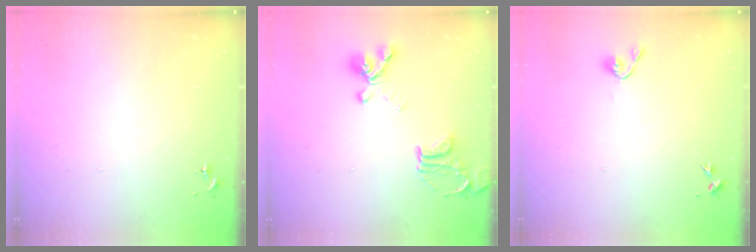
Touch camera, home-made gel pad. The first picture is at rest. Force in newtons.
{"total": 17.6, "press": 17.5, "slide": 1.6}
{"total": 3.8, "press": 3.7, "slide": 0.6}